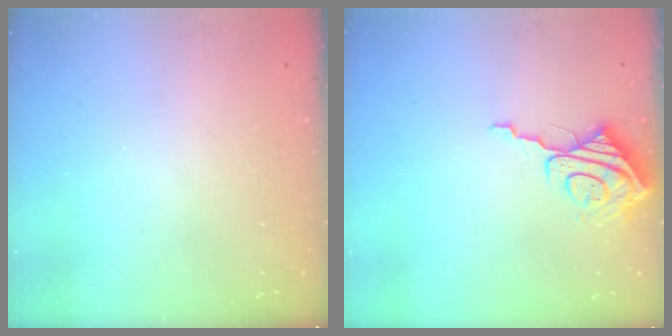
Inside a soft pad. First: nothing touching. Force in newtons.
{"total": 9.1, "press": 9.0, "slide": 1.0}